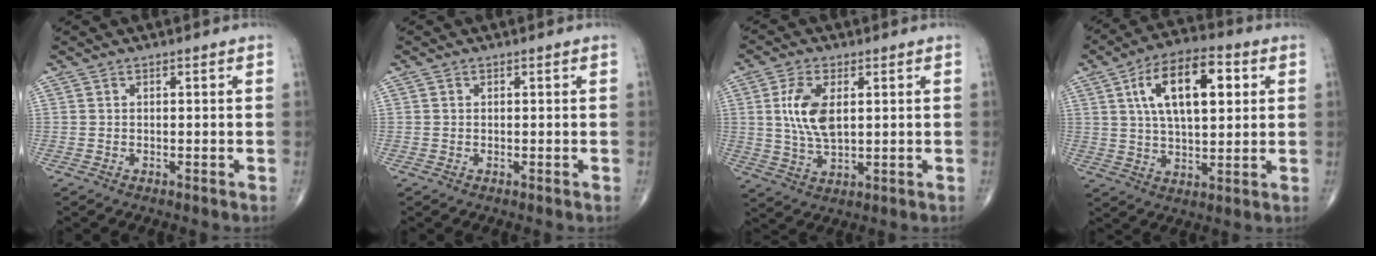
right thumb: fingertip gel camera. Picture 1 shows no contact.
{"total": 0.0}
{"total": 9.0, "force": [1.8, 4.5, 7.5], "torque": [-0.152, -0.009, 0.039]}
{"total": 15.7, "force": [4.6, 7.3, 13.1], "torque": [-0.198, 0.002, 0.074]}